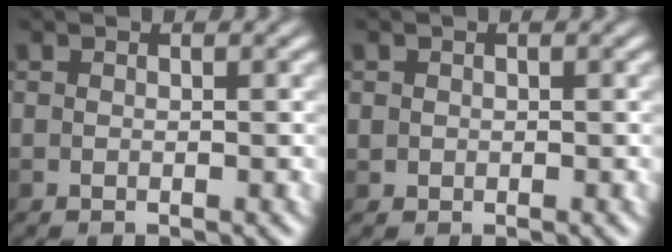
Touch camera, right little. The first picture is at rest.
{"total": 0.8, "force": [0.2, 0.8, 0.0], "torque": [-0.007, -0.002, 0.002]}